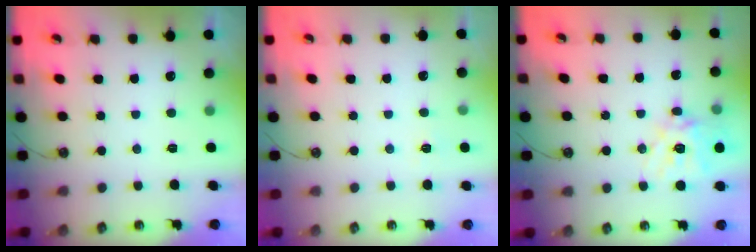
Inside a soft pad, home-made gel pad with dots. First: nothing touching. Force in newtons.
{"total": 5.0, "press": 5.0, "slide": 0.5}
{"total": 15.5, "press": 15.3, "slide": 2.2}